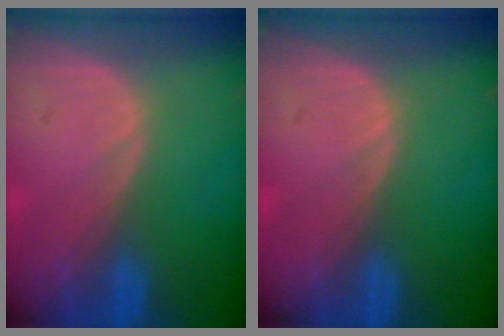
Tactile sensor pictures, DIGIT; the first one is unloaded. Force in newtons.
{"total": 0.0}